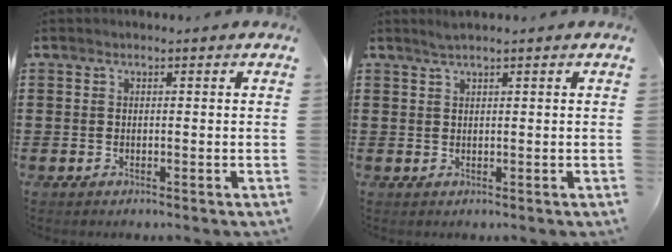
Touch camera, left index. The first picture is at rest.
{"total": 1.2, "force": [1.0, -0.1, 0.8], "torque": [-0.016, 0.001, 0.018]}